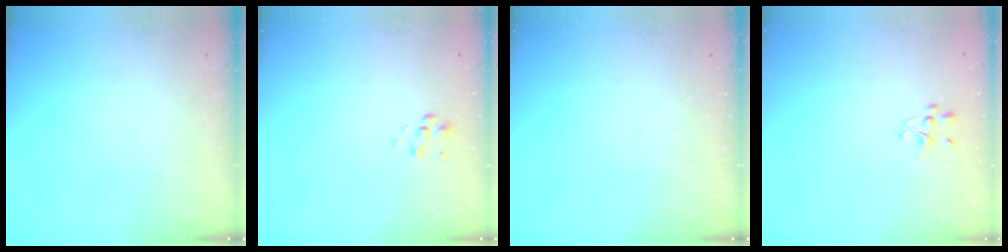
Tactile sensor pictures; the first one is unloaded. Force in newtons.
{"total": 1.8, "press": 1.7, "slide": 0.5}
{"total": 0.0}
{"total": 2.2, "press": 2.0, "slide": 1.0}